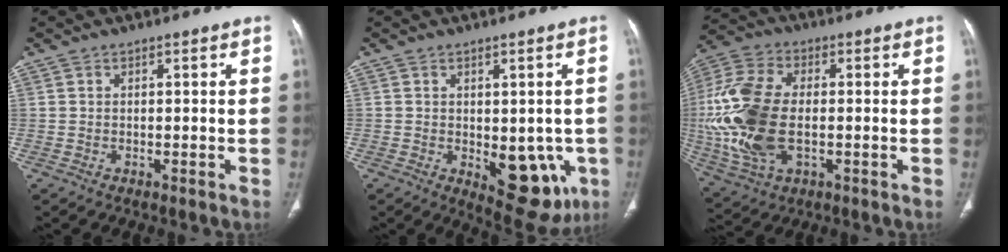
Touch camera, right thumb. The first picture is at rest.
{"total": 11.8, "force": [-3.2, 6.4, 9.3], "torque": [-0.071, -0.006, -0.025]}
{"total": 18.3, "force": [-1.3, 10.4, 14.9], "torque": [-0.339, 0.002, -0.019]}